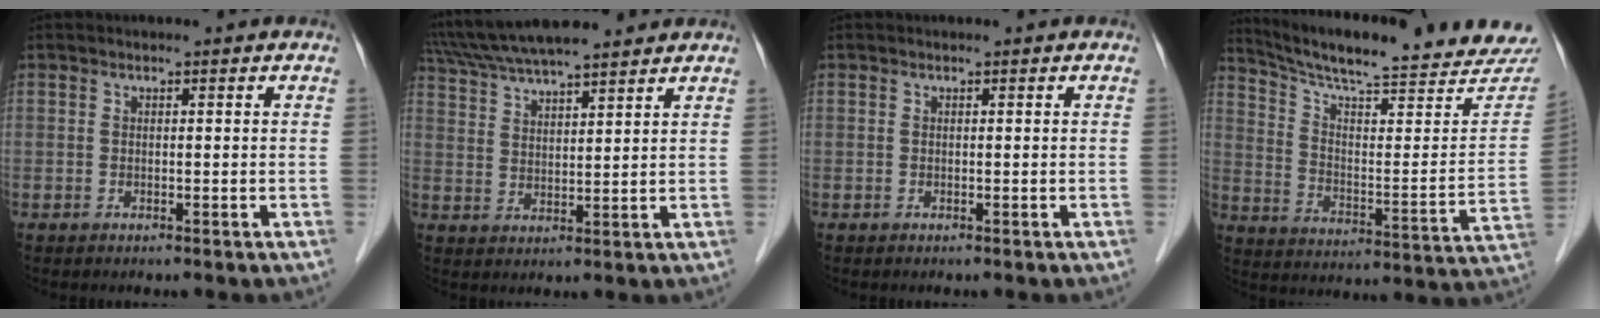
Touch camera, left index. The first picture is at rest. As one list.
[{"total": 15.7, "force": [13.7, 2.0, 7.3], "torque": [-0.136, 0.041, 0.229]}, {"total": 0.0}, {"total": 27.1, "force": [24.9, 2.9, 10.3], "torque": [-0.162, -0.079, 0.330]}]